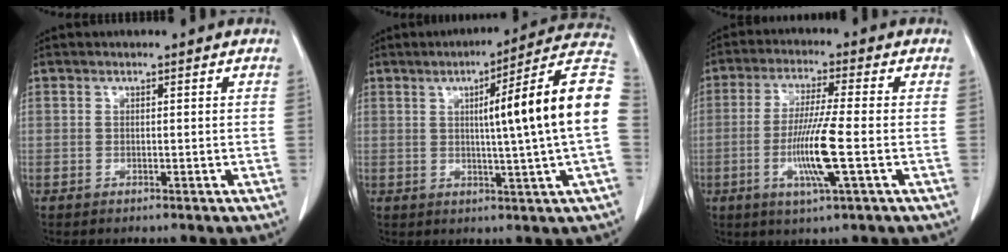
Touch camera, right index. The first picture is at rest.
{"total": 16.4, "force": [1.4, -1.7, 16.2], "torque": [-0.217, 0.018, 0.010]}
{"total": 9.5, "force": [-2.3, -0.4, 9.2], "torque": [-0.183, -0.015, -0.046]}